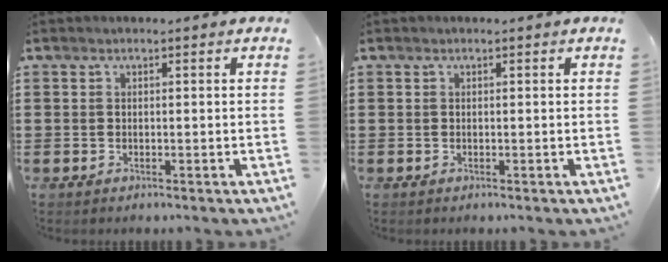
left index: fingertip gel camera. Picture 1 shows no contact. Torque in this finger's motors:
{"motor_torque": [-0.07, -0.06, 0.00, 0.00]}